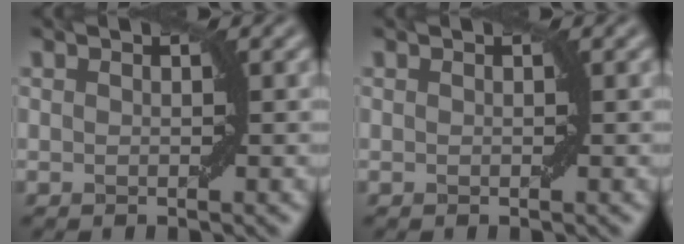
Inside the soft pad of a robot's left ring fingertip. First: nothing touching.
{"total": 0.0}